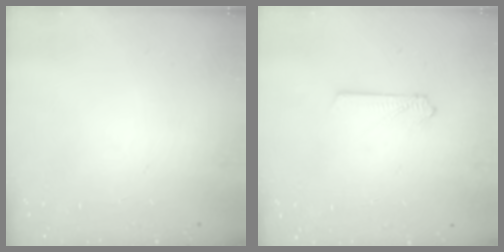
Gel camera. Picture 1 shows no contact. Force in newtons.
{"total": 2.7, "press": 2.7, "slide": 0.3}